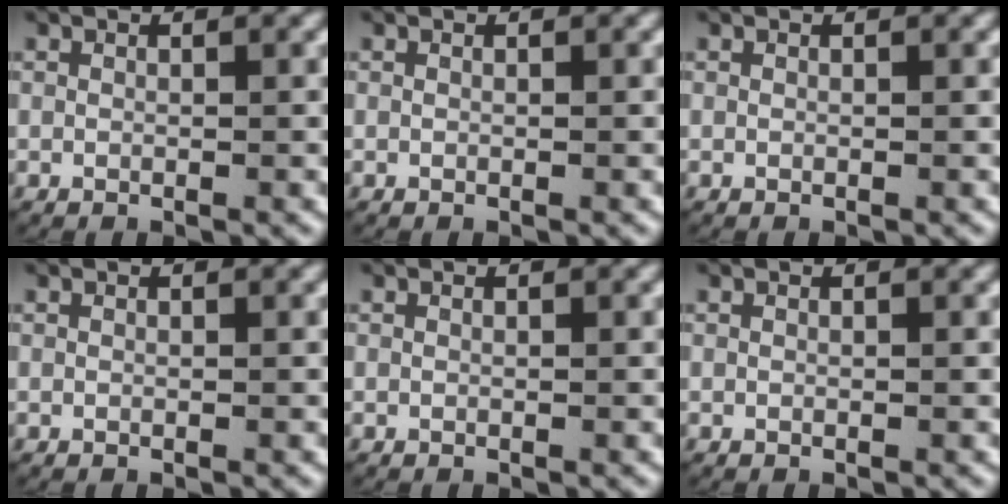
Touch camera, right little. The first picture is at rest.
{"total": 0.0}
{"total": 0.0}
{"total": 0.0}
{"total": 0.0}
{"total": 0.0}